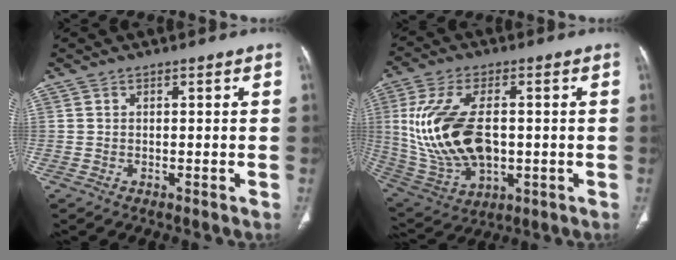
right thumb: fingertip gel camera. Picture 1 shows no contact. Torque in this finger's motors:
{"motor_torque": [-0.30, 1.15, 1.85, -0.06, 0.44]}